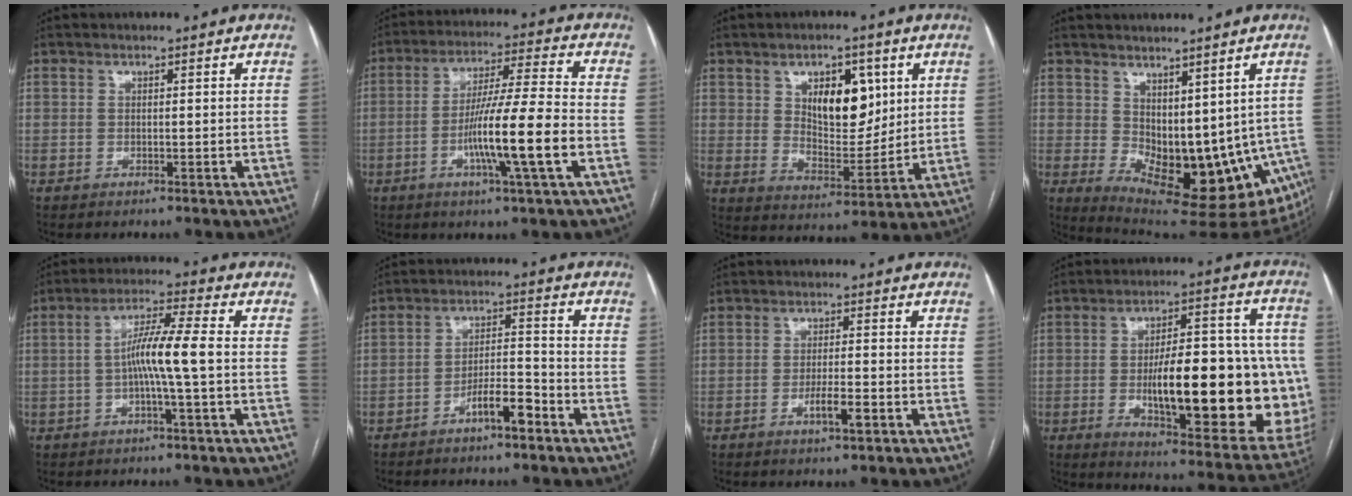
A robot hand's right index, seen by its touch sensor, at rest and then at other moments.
{"total": 12.8, "force": [-3.6, -0.8, 12.2], "torque": [-0.217, -0.006, -0.068]}
{"total": 10.3, "force": [3.8, 5.0, 8.1], "torque": [-0.123, 0.003, 0.070]}
{"total": 15.8, "force": [-2.0, 8.1, 13.5], "torque": [-0.174, -0.015, -0.006]}
{"total": 7.4, "force": [-0.9, -0.5, 7.4], "torque": [-0.137, 0.012, -0.019]}
{"total": 5.8, "force": [-3.8, 1.1, 4.2], "torque": [-0.077, 0.013, -0.063]}
{"total": 3.6, "force": [-1.7, 0.5, 3.2], "torque": [-0.057, -0.001, -0.027]}
{"total": 27.2, "force": [-3.4, 7.6, 25.9], "torque": [-0.297, 0.014, -0.025]}